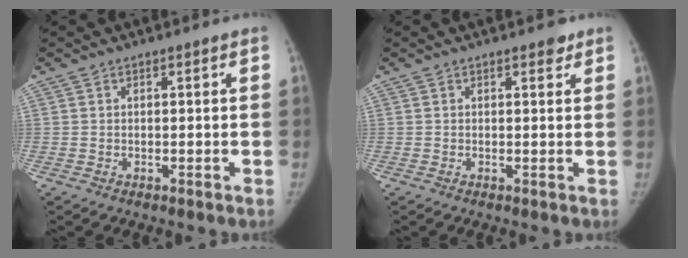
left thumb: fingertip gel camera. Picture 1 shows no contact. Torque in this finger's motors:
{"motor_torque": [0.62, -0.17, 0.79, -0.64, 0.12]}